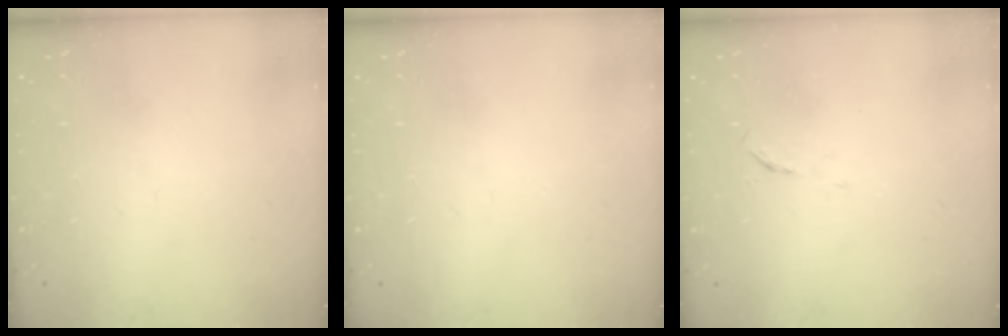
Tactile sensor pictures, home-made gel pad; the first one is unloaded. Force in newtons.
{"total": 0.0}
{"total": 3.5, "press": 3.4, "slide": 0.5}